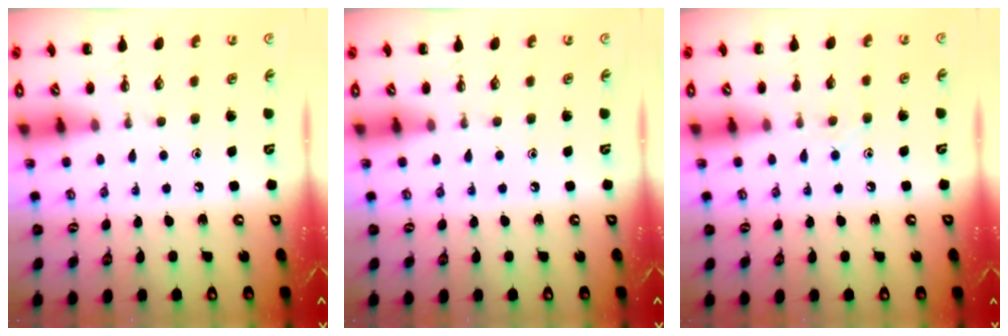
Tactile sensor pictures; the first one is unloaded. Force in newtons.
{"total": 0.0}
{"total": 5.6, "press": 5.5, "slide": 1.1}